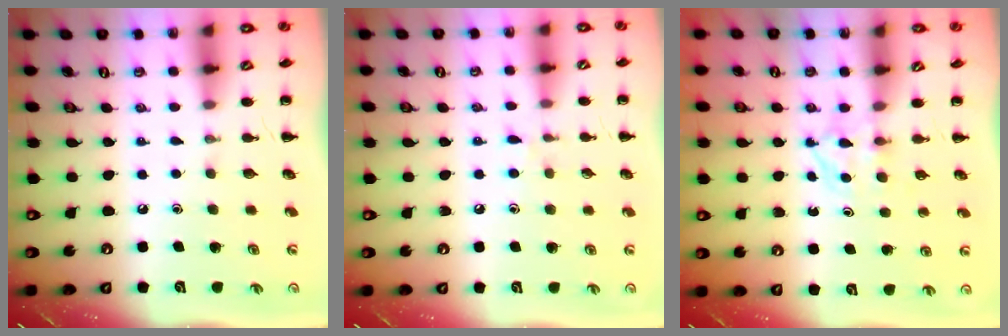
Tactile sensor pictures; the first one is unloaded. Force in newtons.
{"total": 6.4, "press": 6.0, "slide": 2.2}
{"total": 3.3, "press": 3.1, "slide": 1.2}